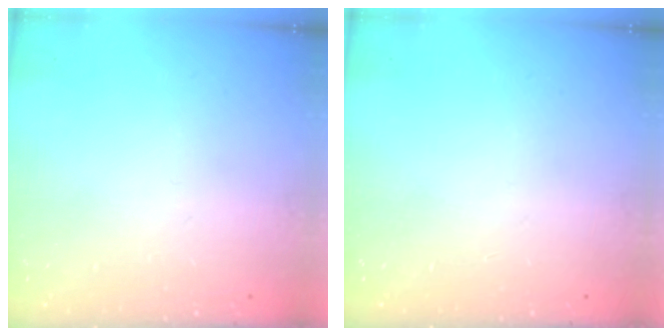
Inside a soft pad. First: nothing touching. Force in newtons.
{"total": 0.0}